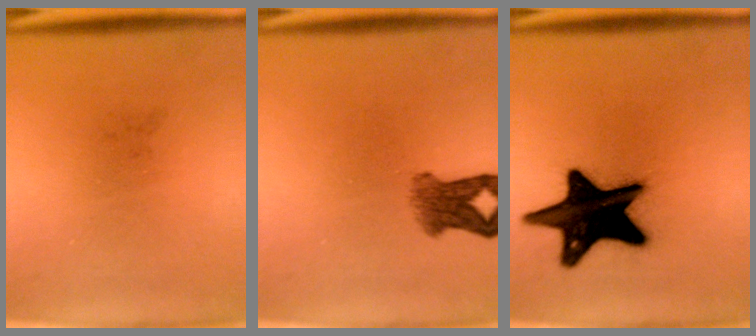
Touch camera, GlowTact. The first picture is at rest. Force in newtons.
{"total": 4.8}
{"total": 19.9}